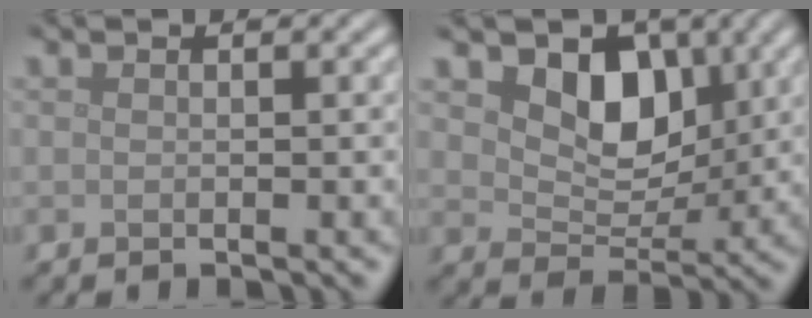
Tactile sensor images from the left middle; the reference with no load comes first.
{"total": 5.1, "force": [2.2, 3.5, 3.0], "torque": [-0.056, -0.013, 0.028]}